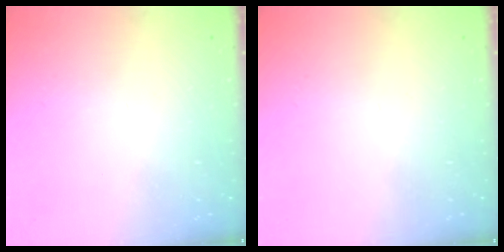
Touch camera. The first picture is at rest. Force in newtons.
{"total": 1.5, "press": 1.5, "slide": 0.1}